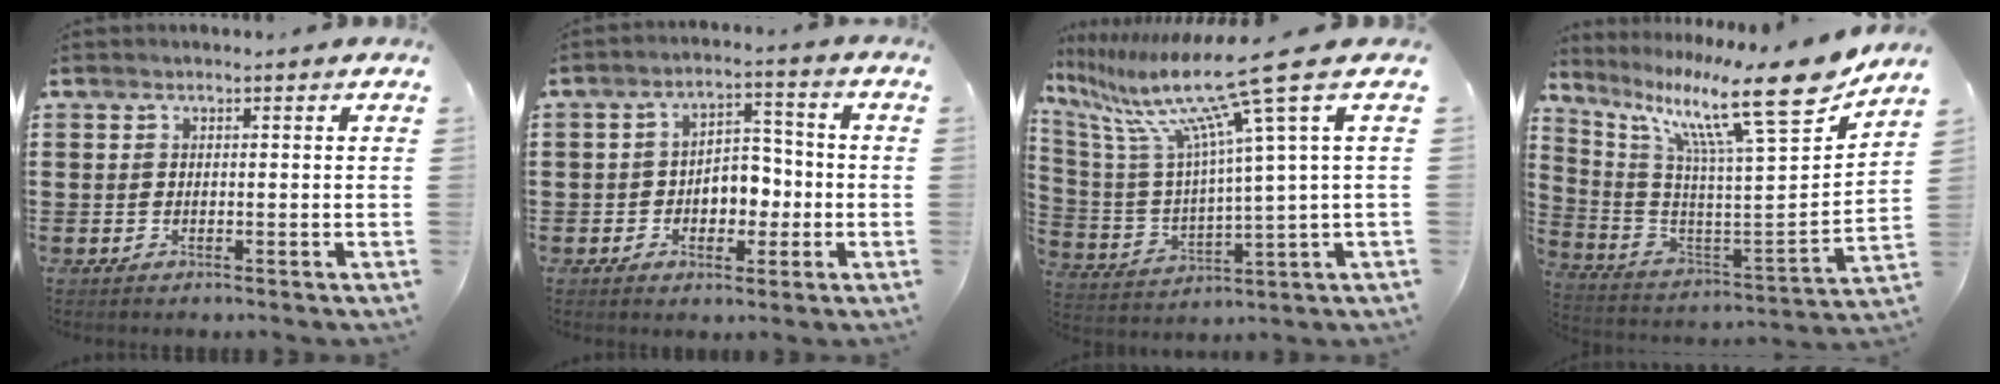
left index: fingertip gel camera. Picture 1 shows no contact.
{"total": 5.1, "force": [-1.2, 3.7, 3.3], "torque": [-0.060, 0.009, -0.029]}
{"total": 15.2, "force": [9.6, 0.2, 11.7], "torque": [-0.265, -0.061, 0.143]}
{"total": 16.6, "force": [11.8, 1.0, 11.7], "torque": [-0.223, -0.081, 0.179]}